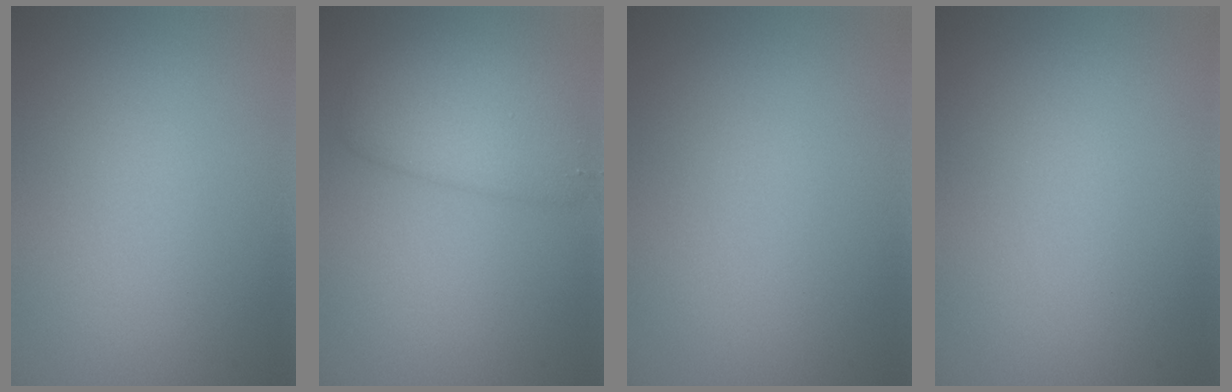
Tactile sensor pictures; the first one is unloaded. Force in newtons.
{"total": 4.2, "press": 4.2, "slide": 0.1}
{"total": 0.0}
{"total": 0.0}